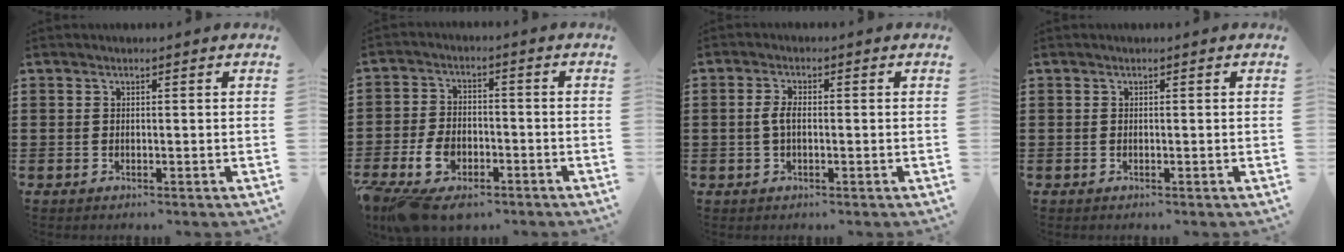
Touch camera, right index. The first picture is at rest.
{"total": 6.6, "force": [-3.9, 3.7, 3.8], "torque": [-0.099, 0.001, -0.079]}
{"total": 2.6, "force": [-0.2, 1.0, 2.4], "torque": [-0.063, -0.006, -0.008]}
{"total": 0.0}